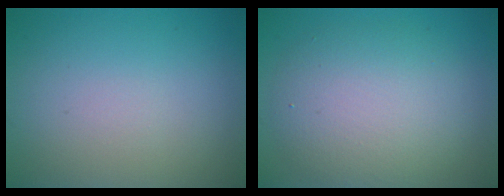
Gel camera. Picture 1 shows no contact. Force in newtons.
{"total": 6.2, "press": 6.1, "slide": 0.5}